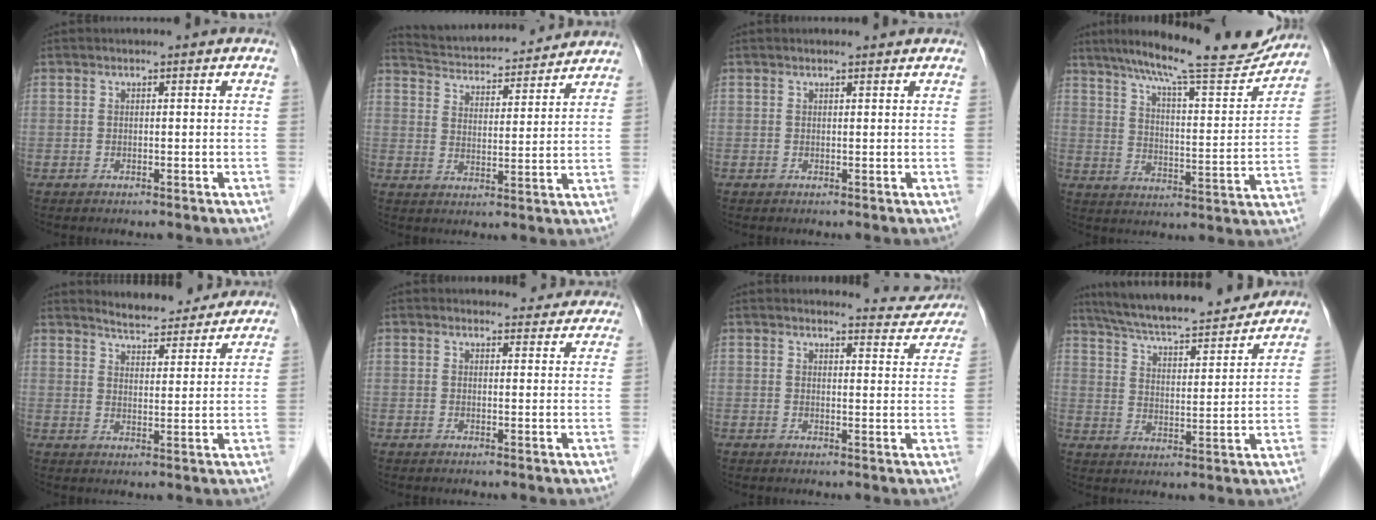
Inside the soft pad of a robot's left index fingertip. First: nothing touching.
{"total": 15.6, "force": [14.9, 2.3, 4.0], "torque": [-0.068, 0.021, 0.218]}
{"total": 0.9, "force": [0.9, 0.0, 0.2], "torque": [-0.010, 0.003, 0.012]}
{"total": 18.7, "force": [16.7, 1.3, 8.3], "torque": [-0.132, -0.019, 0.236]}
{"total": 9.3, "force": [8.9, 2.0, 2.1], "torque": [-0.032, 0.005, 0.119]}
{"total": 4.5, "force": [4.2, 1.5, 0.0], "torque": [0.009, 0.000, 0.035]}
{"total": 5.3, "force": [5.3, 0.7, -0.5], "torque": [0.007, -0.020, 0.047]}
{"total": 17.3, "force": [15.7, 1.8, 7.1], "torque": [-0.119, 0.016, 0.242]}